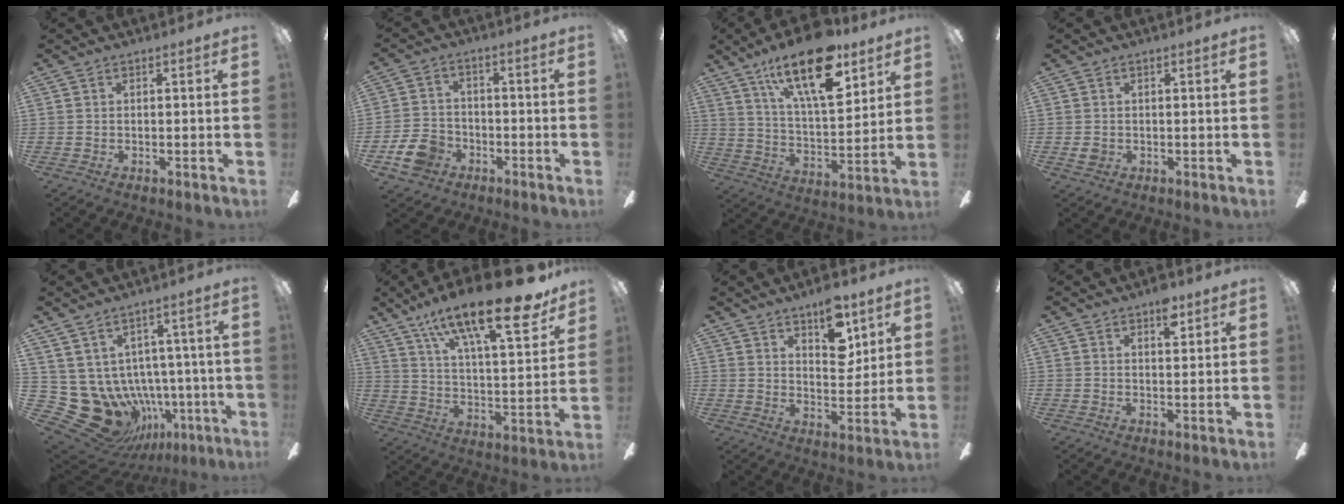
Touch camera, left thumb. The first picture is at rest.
{"total": 8.5, "force": [-4.3, 6.3, 3.8], "torque": [-0.095, 0.030, -0.081]}
{"total": 22.3, "force": [13.8, 8.6, 15.2], "torque": [-0.248, -0.068, 0.229]}
{"total": 1.6, "force": [0.0, 1.4, 0.8], "torque": [-0.015, 0.004, 0.000]}
{"total": 15.0, "force": [-3.3, 12.6, 7.4], "torque": [-0.188, -0.009, -0.019]}
{"total": 24.1, "force": [17.0, 6.1, 15.9], "torque": [-0.255, -0.106, 0.274]}
{"total": 10.7, "force": [7.1, 4.4, 6.6], "torque": [-0.090, -0.033, 0.121]}
{"total": 5.2, "force": [3.4, 2.1, 3.3], "torque": [-0.033, -0.016, 0.052]}